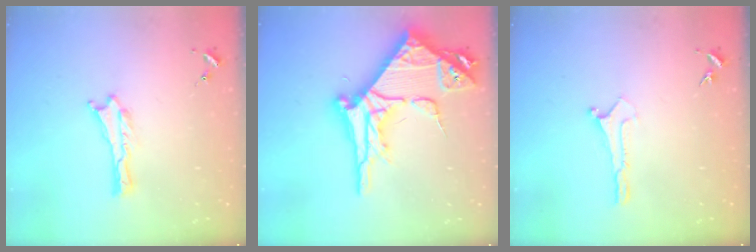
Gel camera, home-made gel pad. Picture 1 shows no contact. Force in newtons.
{"total": 13.1, "press": 13.0, "slide": 1.5}
{"total": 0.0}